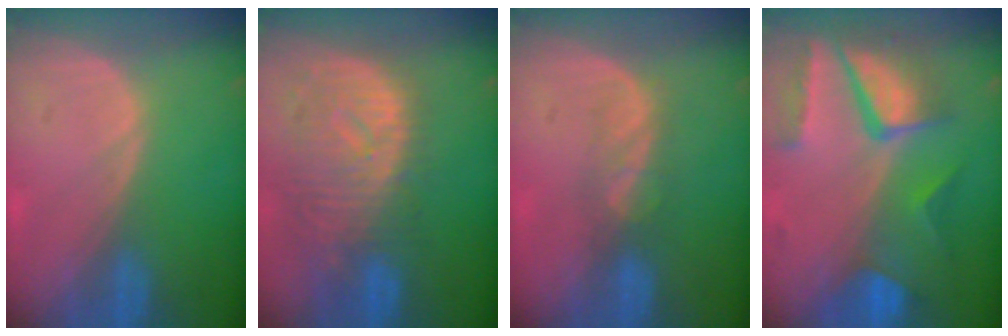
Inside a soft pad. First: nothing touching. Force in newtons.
{"total": 11.0, "press": 9.8, "slide": 5.1}
{"total": 3.7, "press": 3.4, "slide": 1.5}
{"total": 10.4, "press": 8.8, "slide": 5.5}